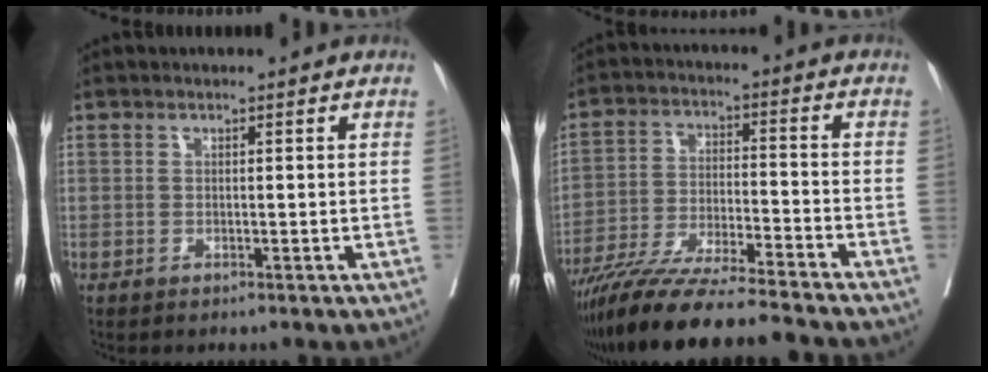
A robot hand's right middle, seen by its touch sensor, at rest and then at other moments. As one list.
[{"total": 16.0, "force": [-14.1, -0.7, 7.5], "torque": [-0.133, -0.029, -0.243]}]